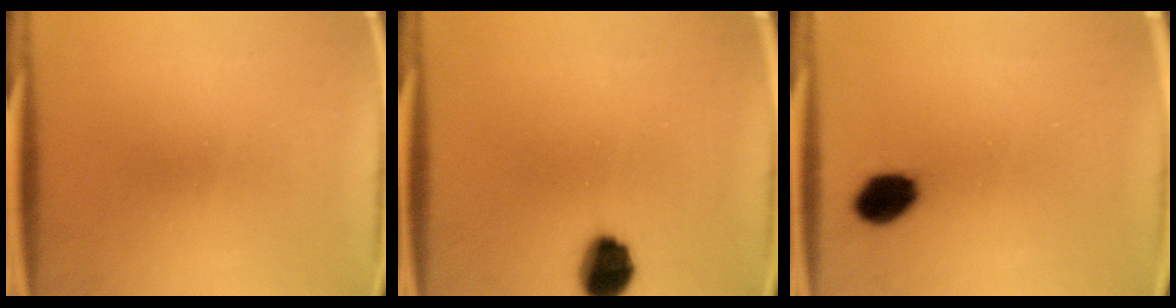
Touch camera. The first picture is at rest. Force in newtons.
{"total": 9.1}
{"total": 6.3}